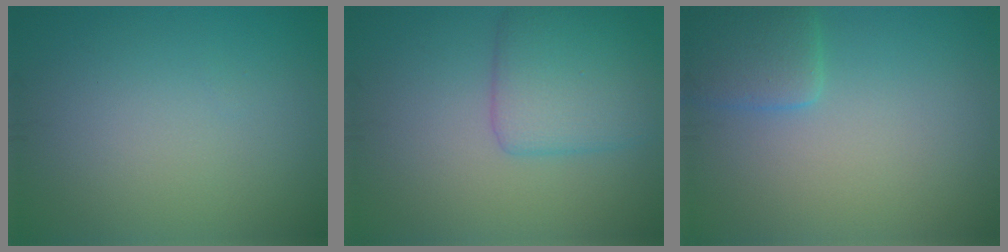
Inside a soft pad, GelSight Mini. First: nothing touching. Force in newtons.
{"total": 4.5, "press": 4.5, "slide": 0.1}
{"total": 2.6, "press": 2.6, "slide": 0.1}